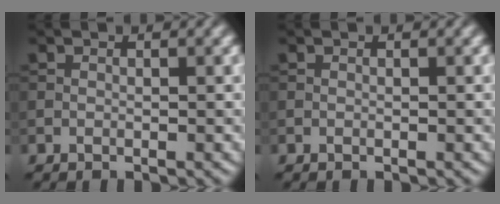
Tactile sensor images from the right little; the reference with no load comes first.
{"total": 0.0}